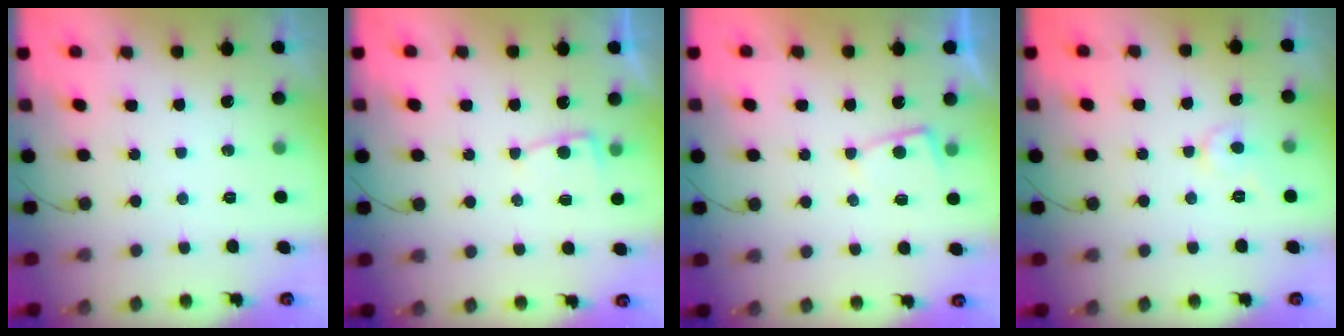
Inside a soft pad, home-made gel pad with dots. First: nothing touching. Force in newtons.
{"total": 4.4, "press": 4.4, "slide": 0.5}
{"total": 3.6, "press": 3.6, "slide": 0.4}
{"total": 4.7, "press": 4.6, "slide": 0.6}